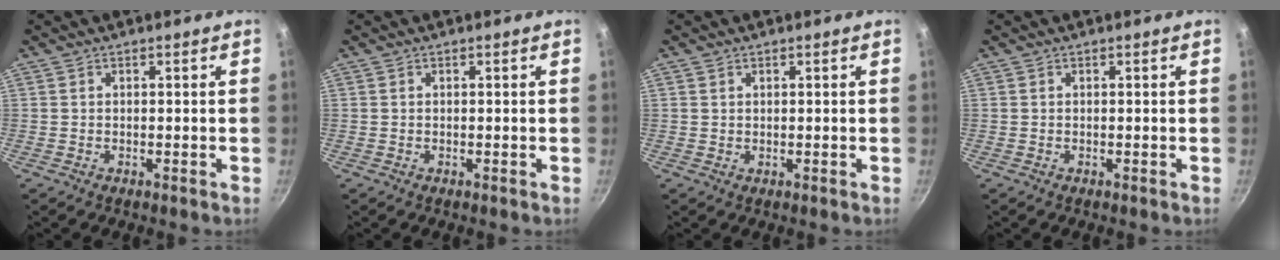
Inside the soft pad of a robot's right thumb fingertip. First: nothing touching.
{"total": 0.0}
{"total": 0.8, "force": [0.5, 0.6, 0.2], "torque": [0.000, -0.001, 0.007]}
{"total": 0.0}